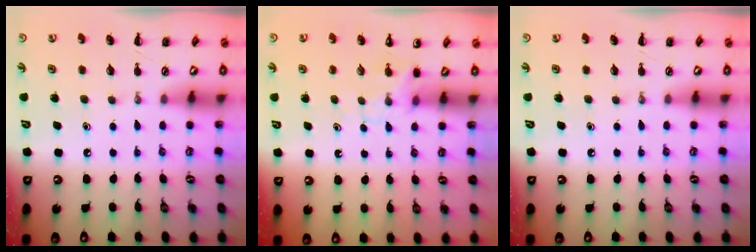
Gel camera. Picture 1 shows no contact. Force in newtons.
{"total": 3.8, "press": 3.6, "slide": 1.3}
{"total": 0.0}